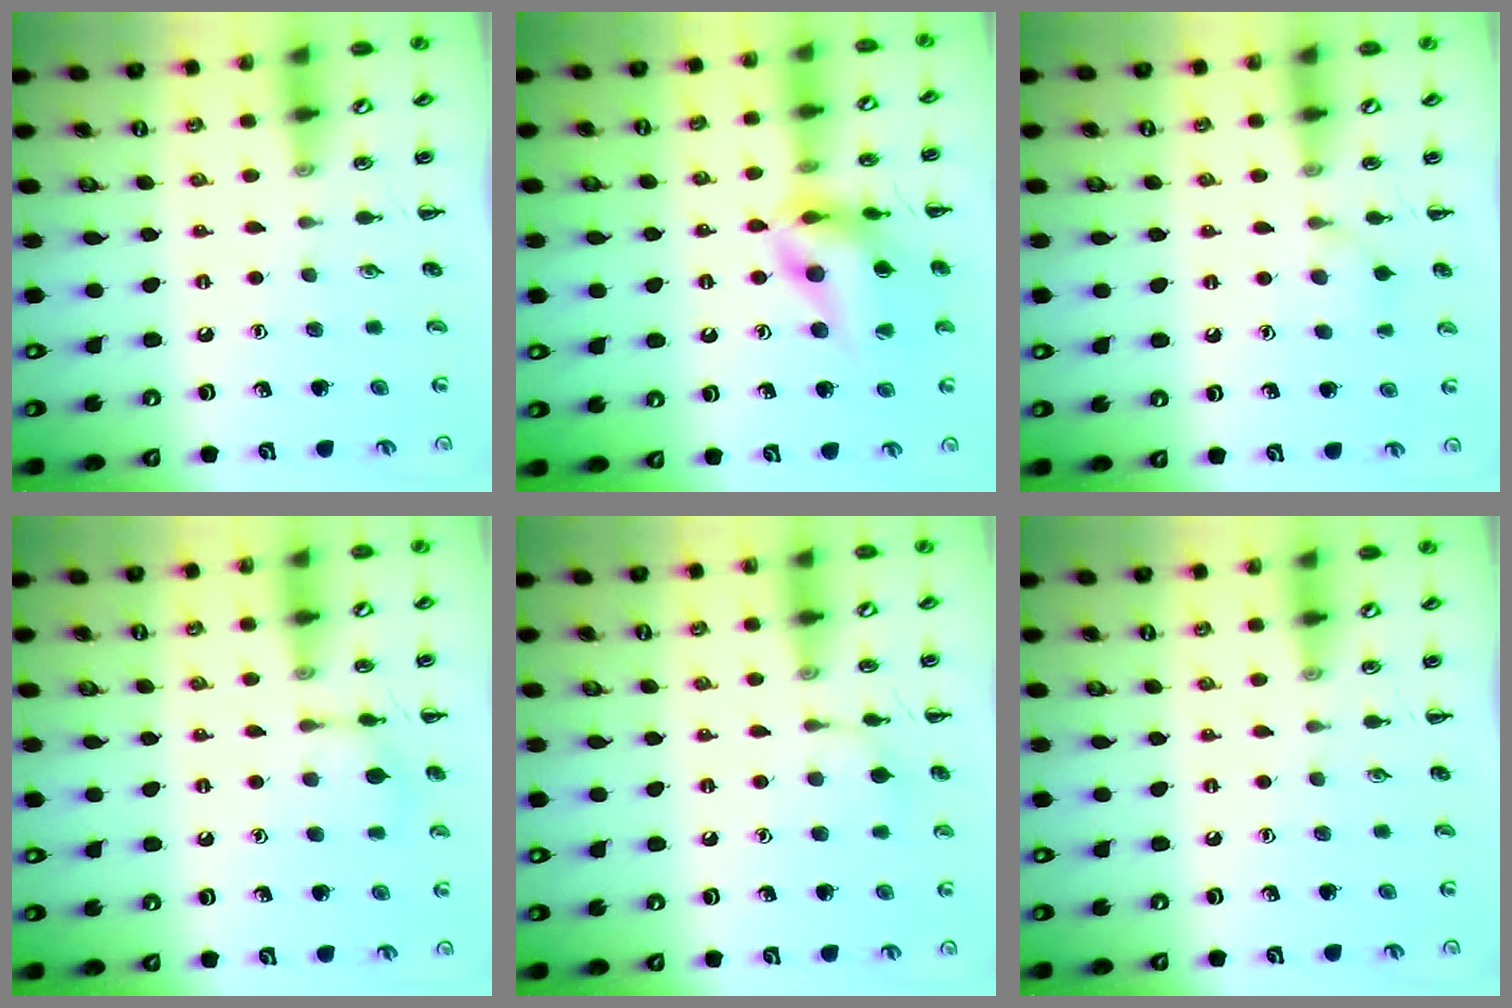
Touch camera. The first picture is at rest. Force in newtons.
{"total": 18.0, "press": 17.8, "slide": 2.9}
{"total": 6.2, "press": 5.9, "slide": 2.1}
{"total": 7.3, "press": 7.2, "slide": 1.5}
{"total": 5.8, "press": 5.5, "slide": 2.0}
{"total": 0.0}